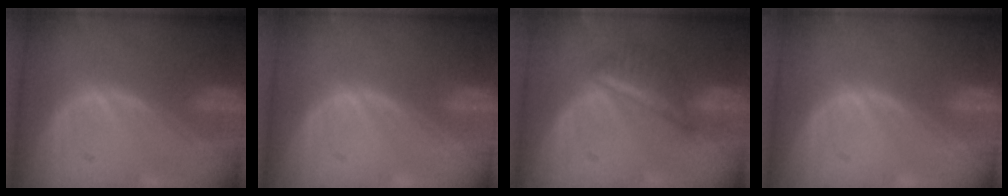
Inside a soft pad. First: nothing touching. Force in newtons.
{"total": 0.0}
{"total": 5.6, "press": 5.3, "slide": 1.7}
{"total": 0.0}